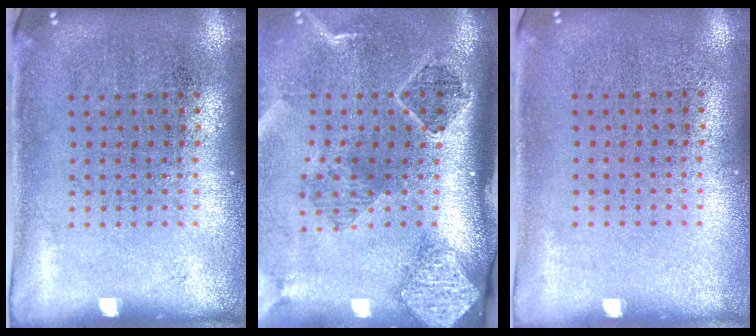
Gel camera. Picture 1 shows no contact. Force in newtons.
{"total": 2.8, "press": 1.9, "slide": 2.0}
{"total": 0.0}